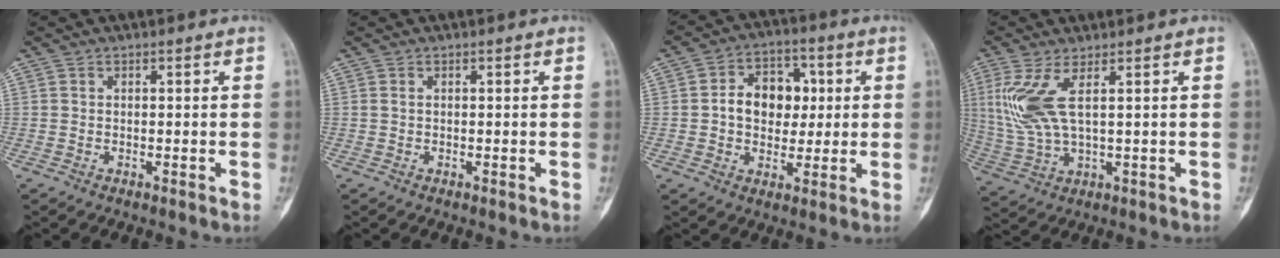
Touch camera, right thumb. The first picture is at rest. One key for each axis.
{"total": 0.0}
{"total": 10.7, "fx": 1.0, "fy": 8.0, "fz": 7.0, "tx": -0.060, "ty": 0.015, "tz": 0.012}
{"total": 8.7, "fx": 2.6, "fy": 2.6, "fz": 7.8, "tx": -0.204, "ty": -0.012, "tz": 0.065}